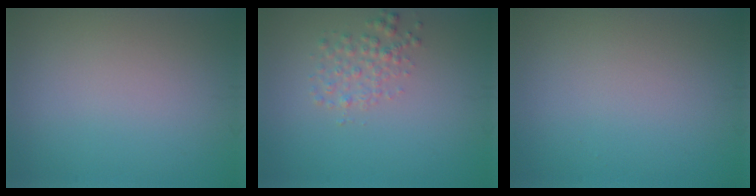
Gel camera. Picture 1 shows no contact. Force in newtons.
{"total": 2.0, "press": 2.0, "slide": 0.1}
{"total": 0.0}